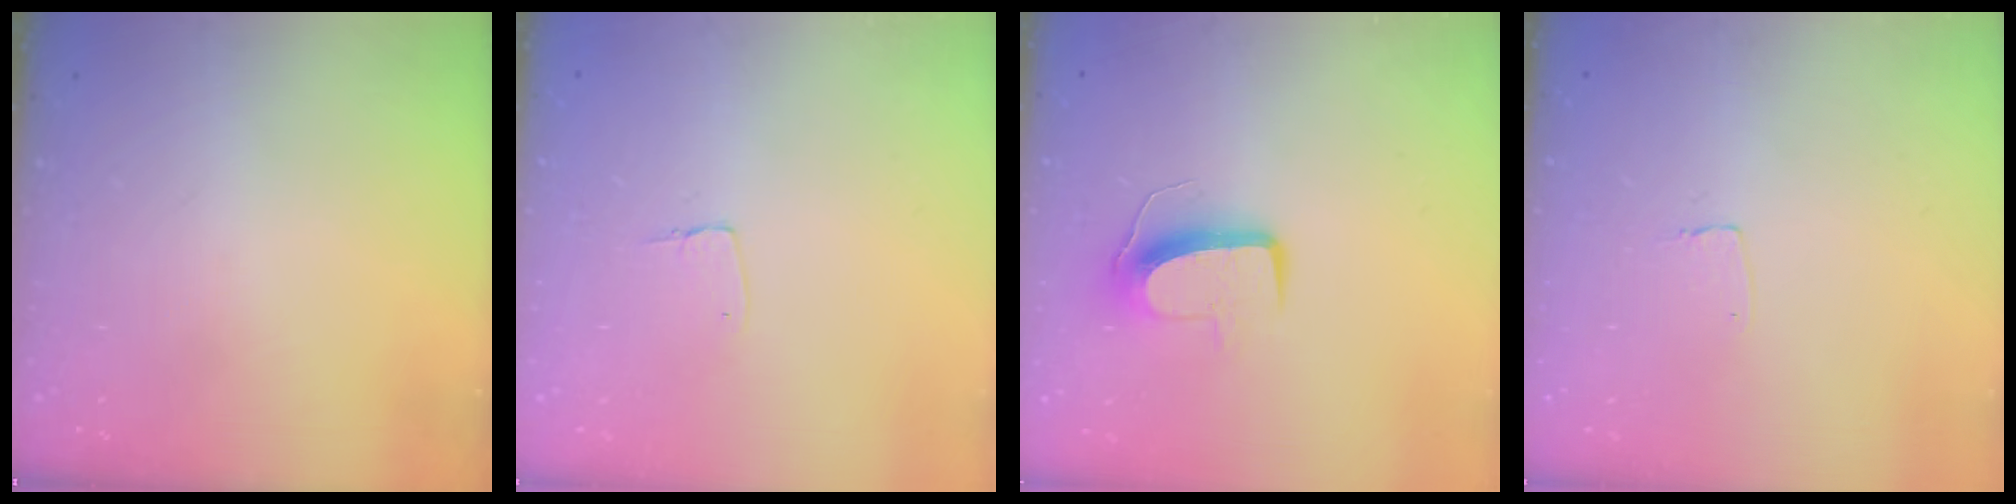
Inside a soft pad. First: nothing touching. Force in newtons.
{"total": 4.4, "press": 4.4, "slide": 0.3}
{"total": 11.0, "press": 11.0, "slide": 0.9}
{"total": 3.5, "press": 3.5, "slide": 0.2}